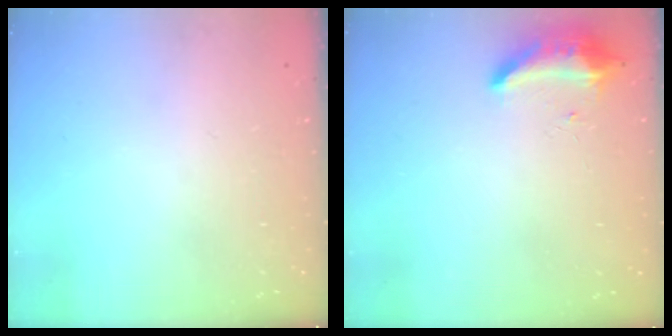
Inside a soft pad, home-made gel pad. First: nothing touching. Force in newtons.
{"total": 9.6, "press": 9.0, "slide": 3.4}